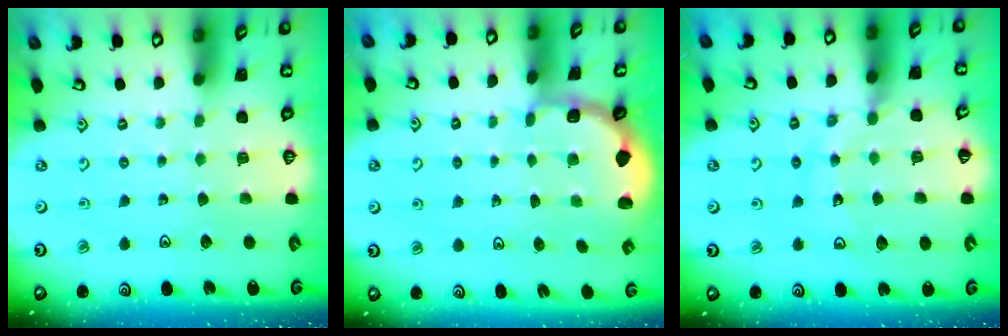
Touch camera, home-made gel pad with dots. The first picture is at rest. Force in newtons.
{"total": 2.0, "press": 1.8, "slide": 0.7}
{"total": 11.5, "press": 11.4, "slide": 1.2}